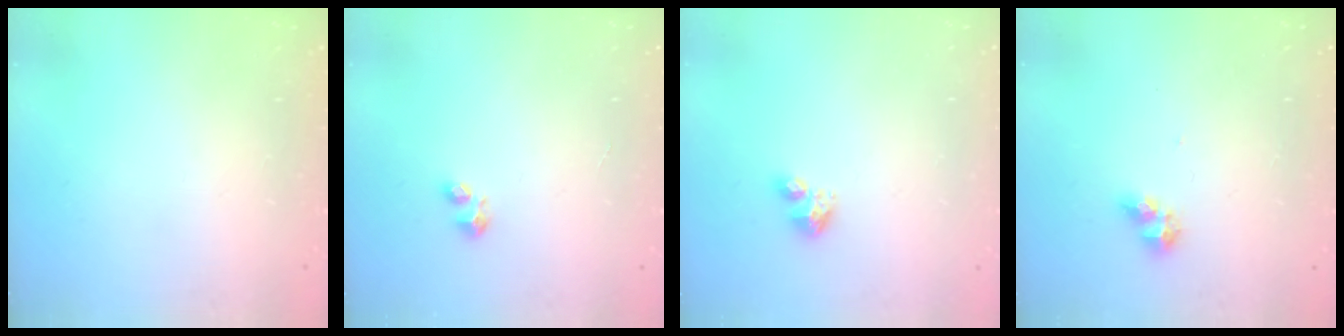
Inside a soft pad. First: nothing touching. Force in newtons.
{"total": 2.9, "press": 2.8, "slide": 0.5}
{"total": 3.6, "press": 3.6, "slide": 0.2}
{"total": 5.8, "press": 5.8, "slide": 0.1}